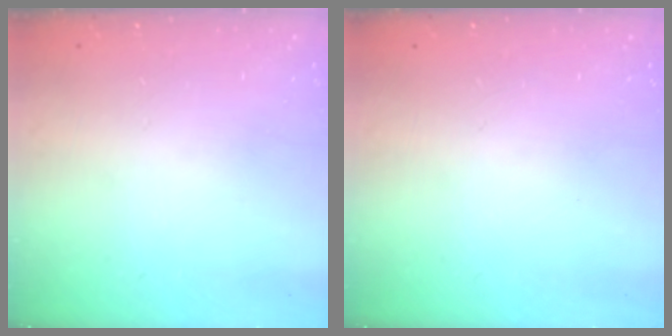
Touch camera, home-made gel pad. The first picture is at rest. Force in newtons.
{"total": 0.0}